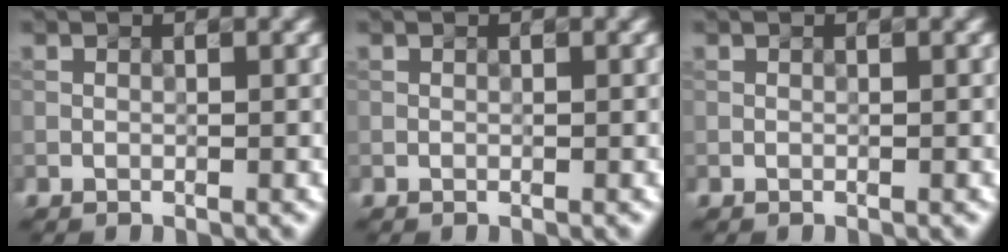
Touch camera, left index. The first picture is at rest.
{"total": 0.0}
{"total": 0.0}